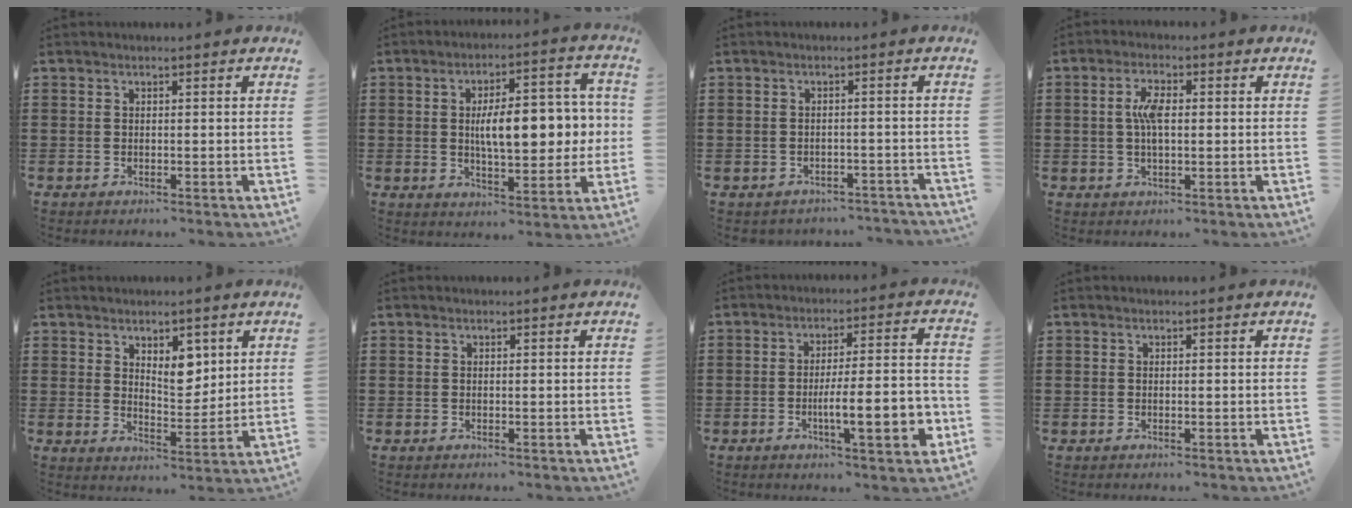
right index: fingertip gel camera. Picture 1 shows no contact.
{"total": 11.0, "force": [0.4, 4.8, 9.9], "torque": [-0.142, -0.001, -0.001]}
{"total": 1.9, "force": [-1.8, 0.4, 0.1], "torque": [-0.009, 0.000, -0.040]}
{"total": 4.6, "force": [0.4, 1.8, 4.2], "torque": [-0.092, 0.005, 0.002]}
{"total": 5.5, "force": [3.1, 3.1, 3.4], "torque": [-0.053, -0.007, 0.051]}
{"total": 0.0}
{"total": 11.0, "force": [-3.2, 2.3, 10.2], "torque": [-0.156, -0.010, -0.056]}
{"total": 0.0}